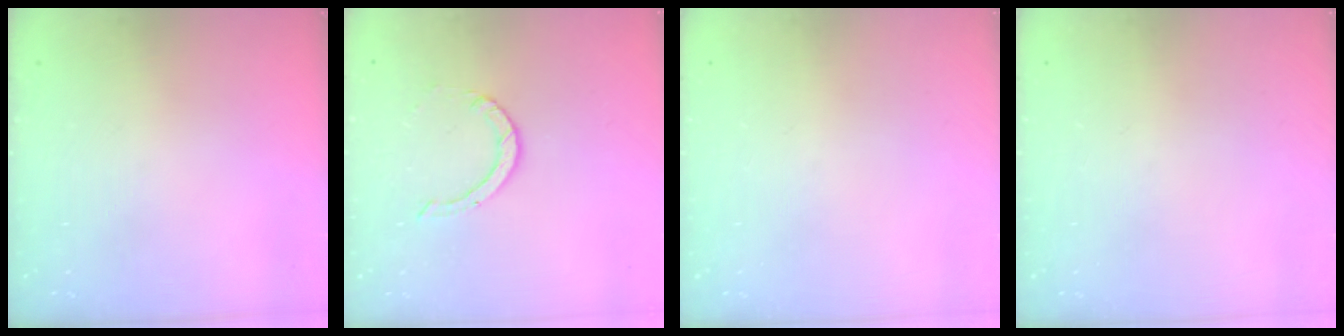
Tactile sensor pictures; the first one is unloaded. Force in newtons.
{"total": 2.0, "press": 2.0, "slide": 0.2}
{"total": 0.0}
{"total": 0.0}